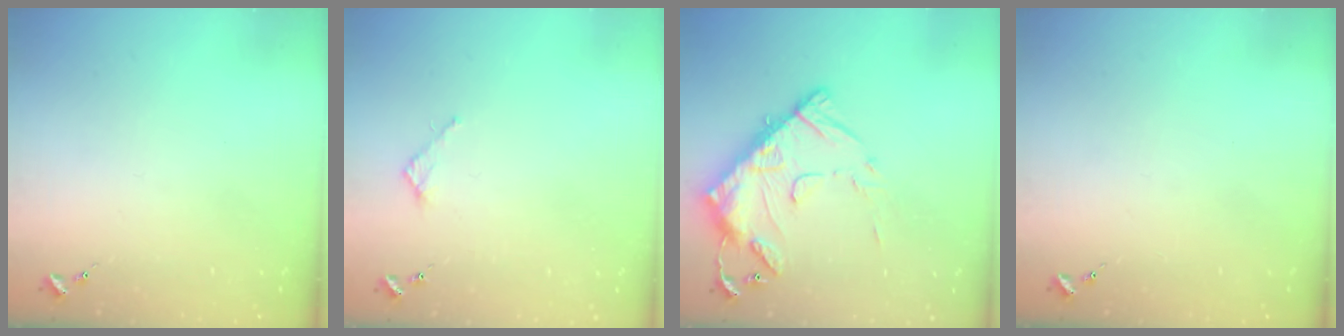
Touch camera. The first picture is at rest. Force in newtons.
{"total": 2.7, "press": 2.7, "slide": 0.2}
{"total": 16.8, "press": 16.7, "slide": 1.2}
{"total": 0.0}